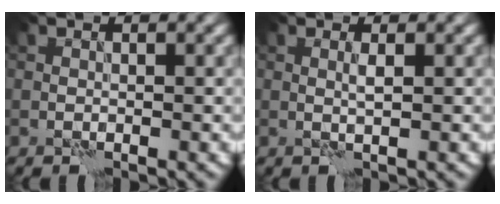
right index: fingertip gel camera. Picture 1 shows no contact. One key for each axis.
{"total": 0.9, "fx": 0.2, "fy": -0.1, "fz": 0.8, "tx": -0.018, "ty": 0.004, "tz": 0.002}